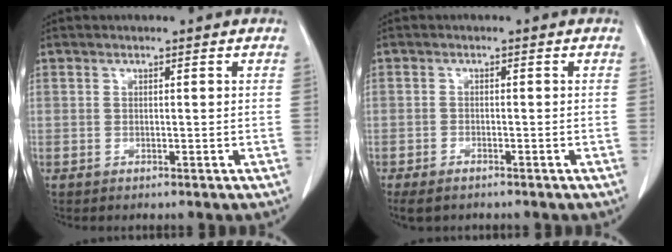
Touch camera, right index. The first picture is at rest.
{"total": 3.8, "force": [-2.9, 1.4, 1.9], "torque": [-0.030, -0.008, -0.045]}